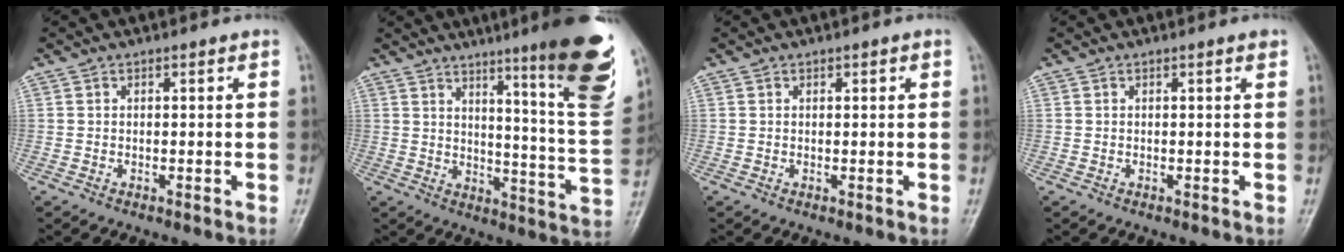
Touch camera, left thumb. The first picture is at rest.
{"total": 19.8, "force": [11.7, 1.7, 15.9], "torque": [-0.181, -0.072, 0.161]}
{"total": 0.9, "force": [0.5, 0.4, 0.7], "torque": [-0.004, 0.001, 0.006]}
{"total": 0.5, "force": [0.3, 0.1, 0.4], "torque": [-0.006, 0.000, 0.002]}